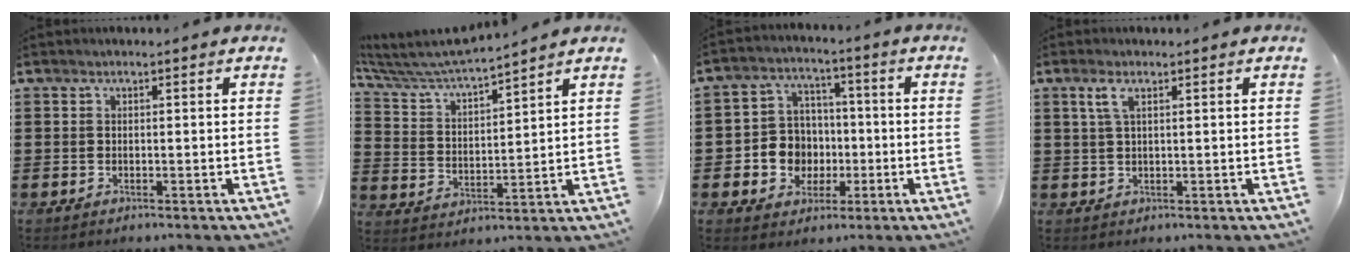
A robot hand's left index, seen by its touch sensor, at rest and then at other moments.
{"total": 6.1, "force": [5.9, -0.2, 1.7], "torque": [-0.062, -0.040, 0.097]}
{"total": 7.4, "force": [-1.3, 6.9, 2.2], "torque": [-0.069, 0.021, -0.019]}
{"total": 2.6, "force": [1.1, 0.7, 2.2], "torque": [-0.049, 0.005, 0.018]}